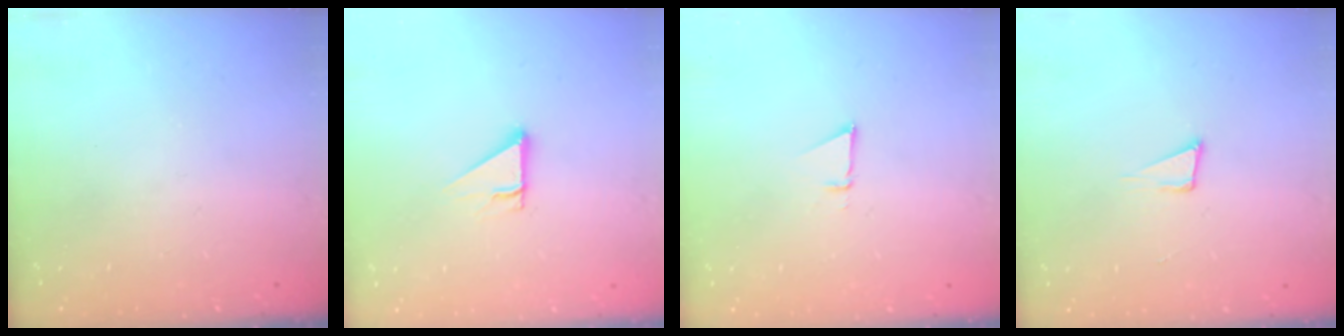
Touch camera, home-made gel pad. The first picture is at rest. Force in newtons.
{"total": 2.7, "press": 2.7, "slide": 0.1}
{"total": 2.6, "press": 2.5, "slide": 0.8}
{"total": 5.1, "press": 3.8, "slide": 3.3}